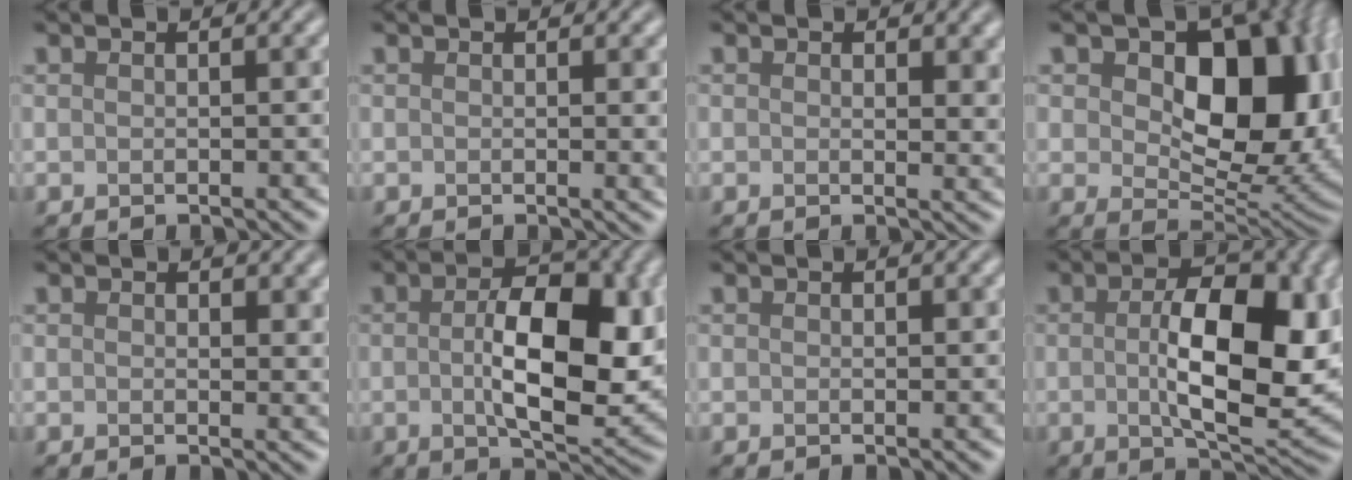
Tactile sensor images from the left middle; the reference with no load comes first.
{"total": 1.4, "force": [0.2, 0.3, 1.4], "torque": [-0.013, -0.002, -0.001]}
{"total": 2.5, "force": [0.8, 1.4, 1.8], "torque": [-0.019, -0.004, 0.009]}
{"total": 12.4, "force": [2.7, 7.7, 9.3], "torque": [-0.113, -0.010, 0.044]}
{"total": 1.6, "force": [0.6, 1.0, 1.1], "torque": [-0.010, -0.004, 0.007]}
{"total": 8.8, "force": [-0.1, 3.7, 7.9], "torque": [-0.127, -0.003, 0.000]}
{"total": 0.0}
{"total": 9.8, "force": [0.1, 3.9, 8.9], "torque": [-0.140, -0.002, 0.003]}